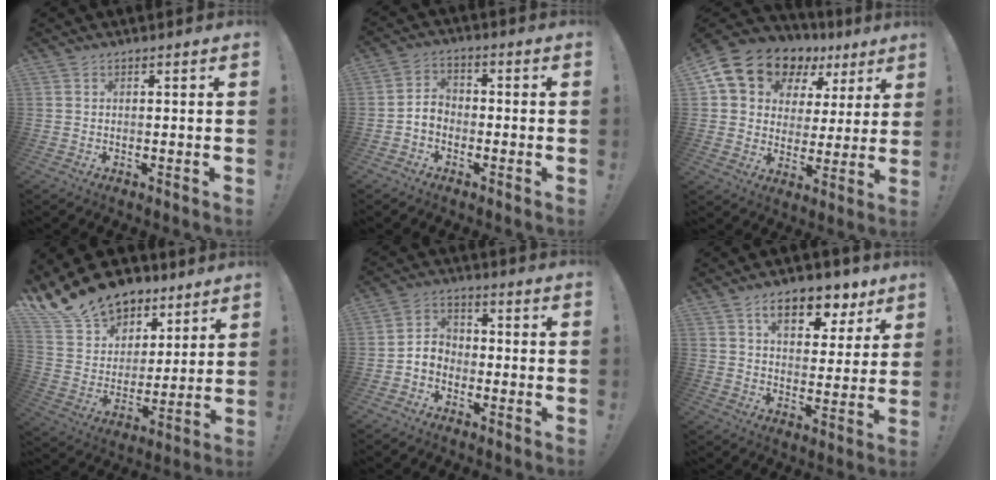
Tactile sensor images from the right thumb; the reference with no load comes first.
{"total": 4.6, "force": [-2.2, 3.4, 2.2], "torque": [-0.035, 0.014, -0.037]}
{"total": 13.0, "force": [8.4, 8.5, 5.3], "torque": [-0.098, -0.050, 0.158]}
{"total": 18.7, "force": [14.1, 11.2, 5.3], "torque": [-0.105, -0.096, 0.283]}
{"total": 5.5, "force": [-2.8, 4.3, 2.0], "torque": [-0.045, 0.023, -0.050]}
{"total": 11.6, "force": [7.0, 6.2, 6.9], "torque": [-0.091, -0.039, 0.121]}